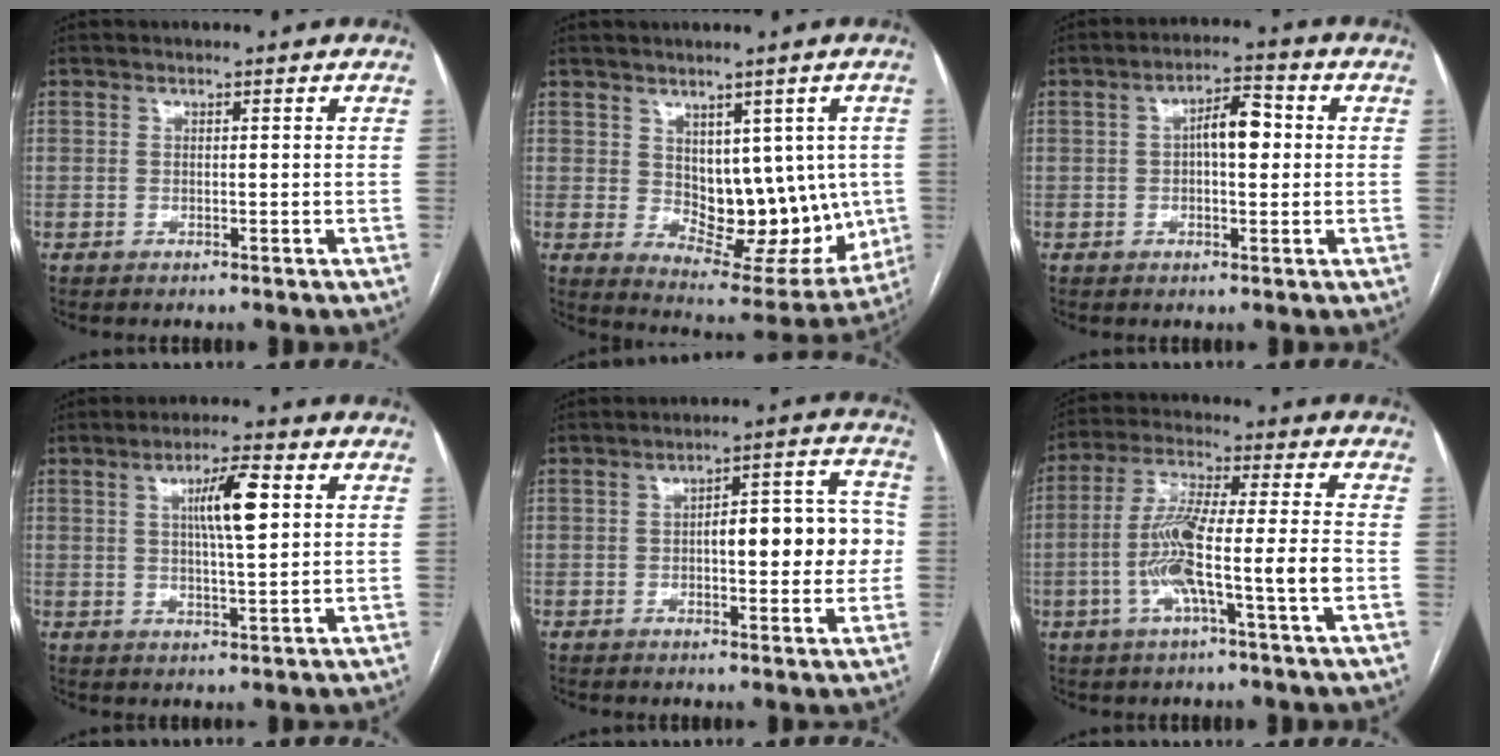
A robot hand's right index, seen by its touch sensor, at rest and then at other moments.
{"total": 13.1, "force": [0.6, 7.6, 10.7], "torque": [-0.121, 0.002, 0.035]}
{"total": 5.9, "force": [0.6, 2.1, 5.4], "torque": [-0.090, 0.017, 0.006]}
{"total": 7.5, "force": [2.0, 0.9, 7.1], "torque": [-0.123, 0.007, 0.035]}
{"total": 10.7, "force": [-0.4, 3.4, 10.1], "torque": [-0.129, 0.036, -0.002]}
{"total": 12.0, "force": [-3.1, 0.3, 11.6], "torque": [-0.225, 0.009, -0.061]}